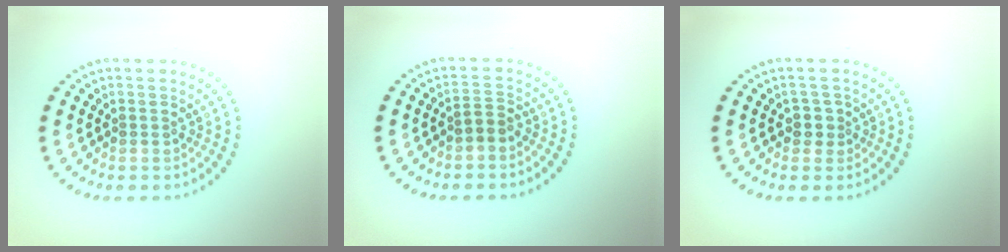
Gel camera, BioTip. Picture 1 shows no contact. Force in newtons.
{"total": 1.5, "press": 1.2, "slide": 0.9}
{"total": 1.4, "press": 1.1, "slide": 0.8}